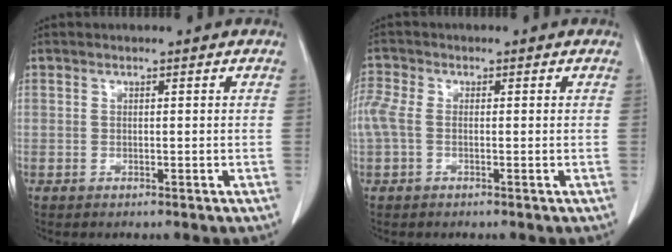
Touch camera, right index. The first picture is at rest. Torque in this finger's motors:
{"motor_torque": [0.62, -0.33, 0.36, 0.10]}